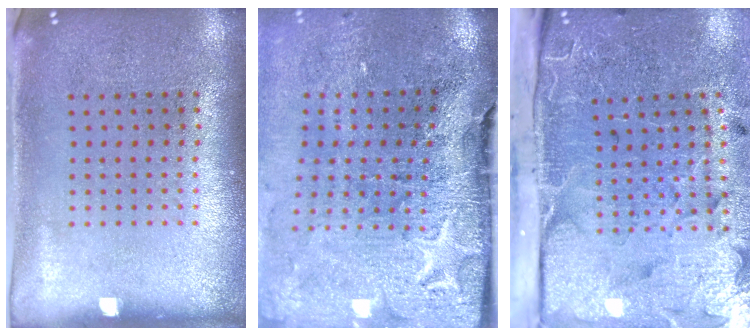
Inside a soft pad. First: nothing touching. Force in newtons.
{"total": 4.1, "press": 3.4, "slide": 2.3}
{"total": 5.0, "press": 3.9, "slide": 3.1}